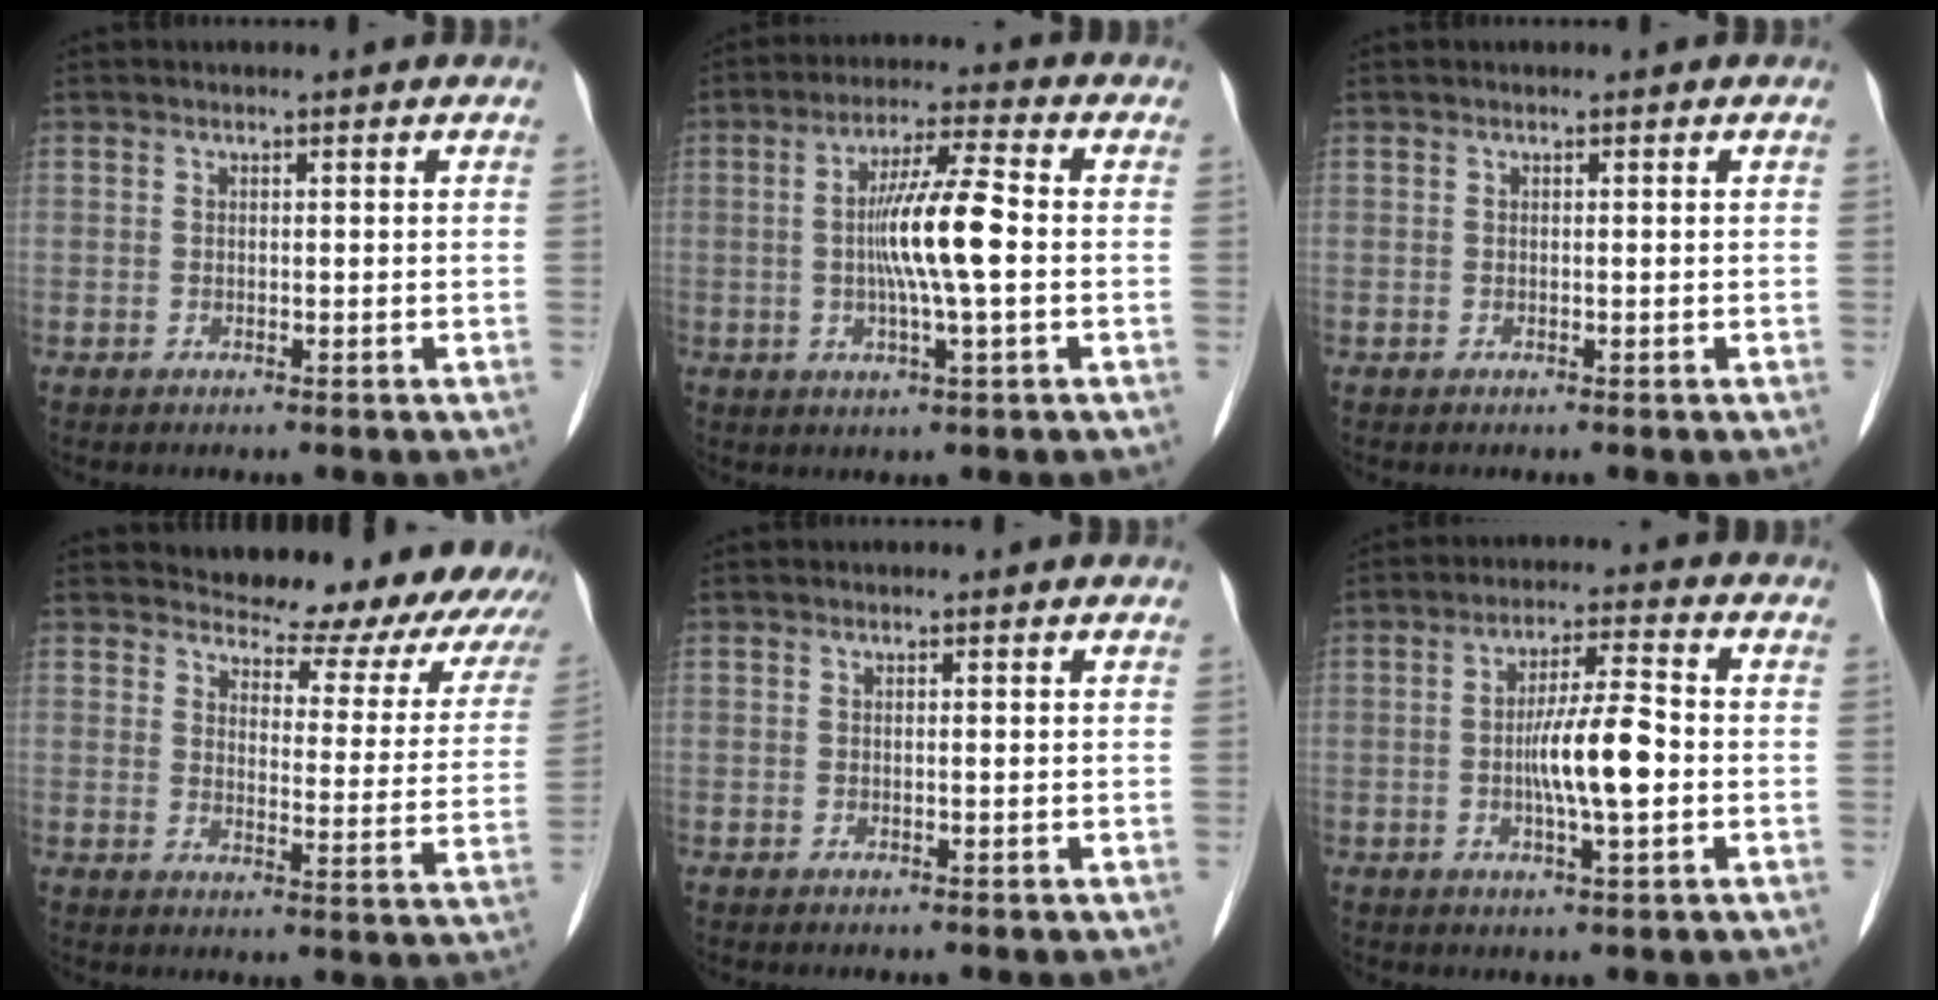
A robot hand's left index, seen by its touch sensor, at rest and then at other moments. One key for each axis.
{"total": 9.2, "fx": -0.4, "fy": 0.5, "fz": 9.2, "tx": -0.174, "ty": 0.002, "tz": -0.015}
{"total": 0.0}
{"total": 19.9, "fx": 18.3, "fy": 5.3, "fz": 5.7, "tx": -0.040, "ty": -0.066, "tz": 0.194}
{"total": 0.0}
{"total": 8.0, "fx": -1.2, "fy": 1.1, "fz": 7.8, "tx": -0.148, "ty": 0.002, "tz": -0.024}